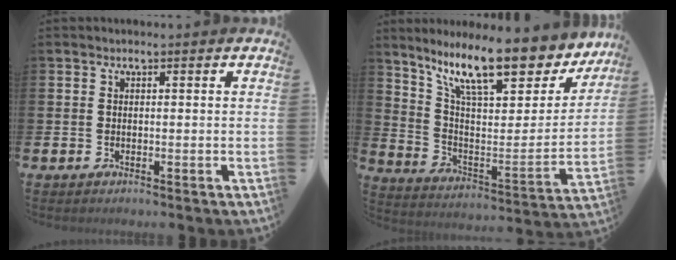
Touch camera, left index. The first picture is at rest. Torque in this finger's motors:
{"motor_torque": [0.81, -1.10, 1.05, 0.21]}